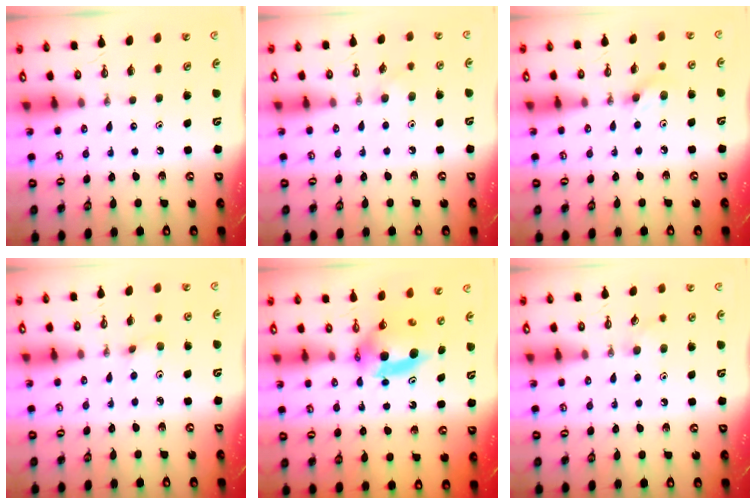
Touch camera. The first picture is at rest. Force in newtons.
{"total": 6.4, "press": 6.2, "slide": 1.7}
{"total": 7.4, "press": 7.1, "slide": 2.1}
{"total": 2.5, "press": 2.4, "slide": 0.7}
{"total": 6.6, "press": 5.6, "slide": 3.5}
{"total": 6.1, "press": 6.0, "slide": 1.3}